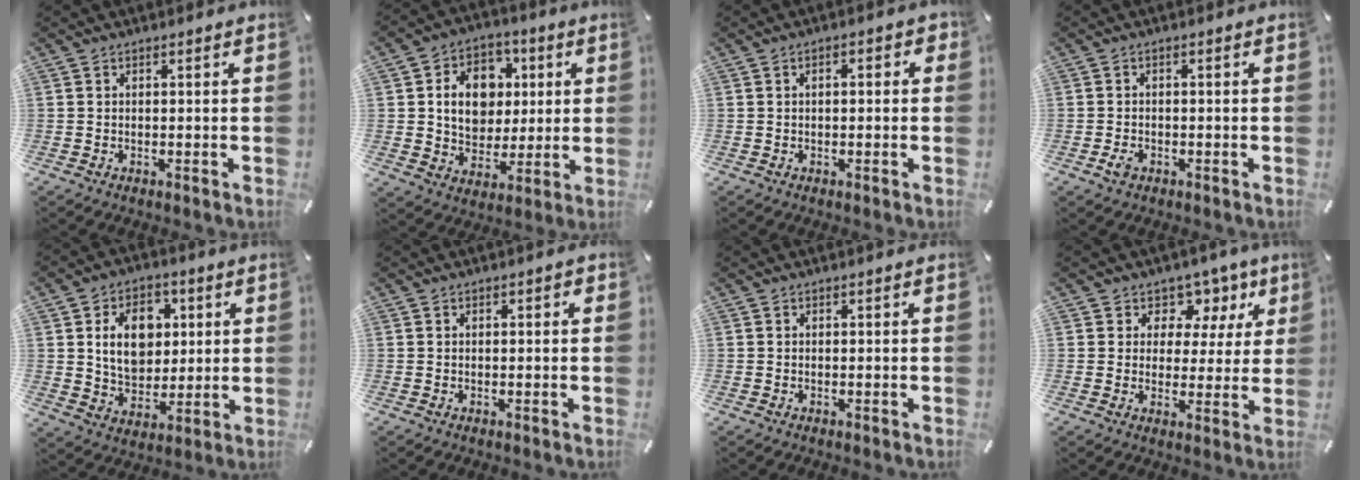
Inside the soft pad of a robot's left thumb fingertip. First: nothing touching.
{"total": 12.9, "force": [1.8, 11.0, 6.4], "torque": [-0.105, 0.010, 0.040]}
{"total": 2.5, "force": [-0.4, 1.3, 2.1], "torque": [-0.030, 0.006, -0.010]}
{"total": 2.2, "force": [-1.1, 1.4, 1.4], "torque": [-0.032, 0.003, -0.021]}
{"total": 12.0, "force": [2.8, 9.6, 6.8], "torque": [-0.110, 0.006, 0.050]}
{"total": 0.8, "force": [0.1, 0.5, 0.7], "torque": [-0.012, 0.004, 0.000]}
{"total": 0.0}
{"total": 8.4, "force": [4.4, 6.6, 2.8], "torque": [-0.028, -0.035, 0.075]}